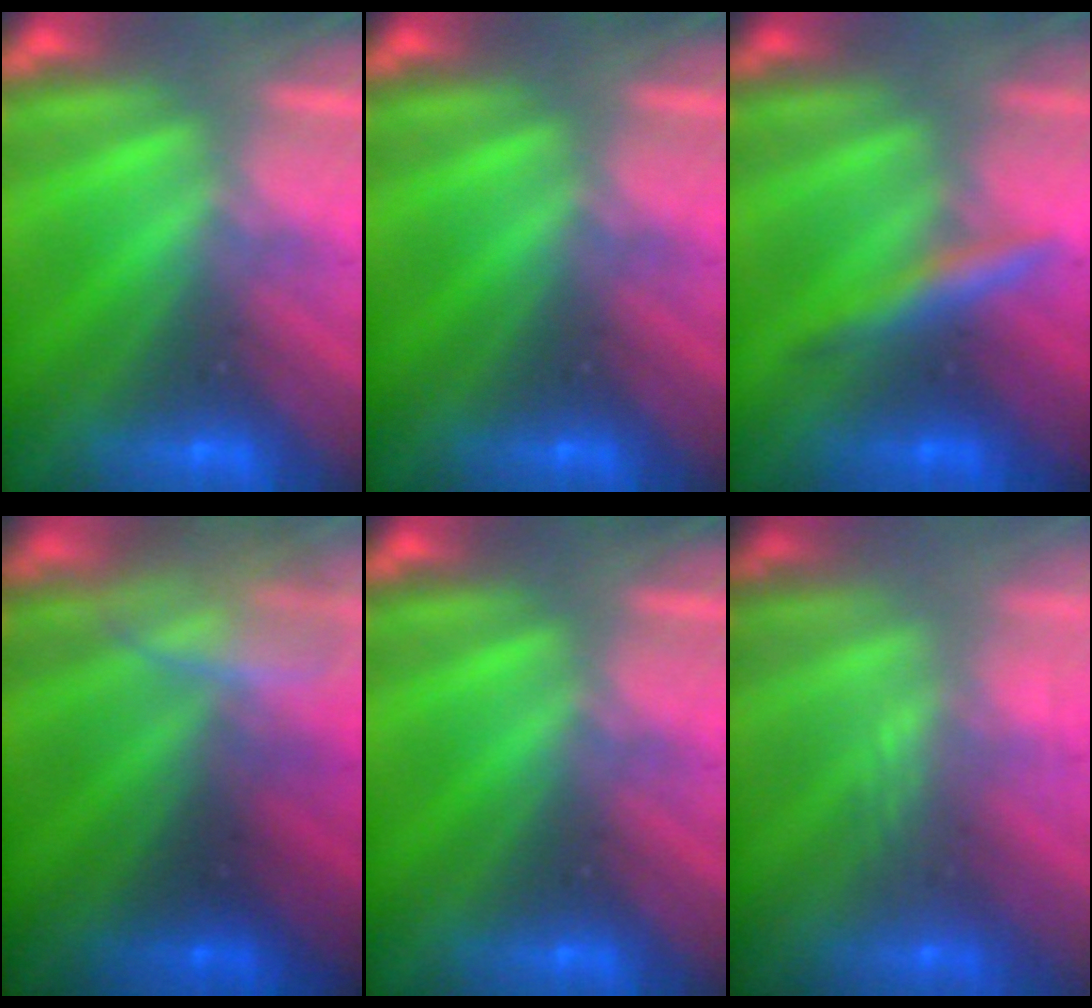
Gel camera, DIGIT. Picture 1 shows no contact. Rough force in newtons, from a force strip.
{"total": 0.0}
{"total": 3.2}
{"total": 2.4}
{"total": 0.0}
{"total": 2.8}